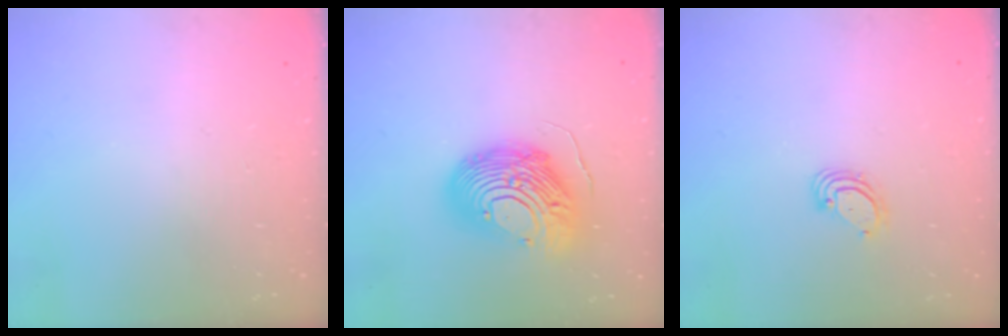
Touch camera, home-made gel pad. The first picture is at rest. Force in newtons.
{"total": 21.5, "press": 21.4, "slide": 2.2}
{"total": 3.7, "press": 3.7, "slide": 0.2}